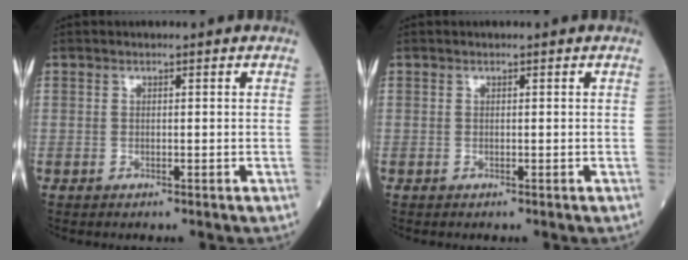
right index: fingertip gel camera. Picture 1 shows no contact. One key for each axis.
{"total": 0.0}